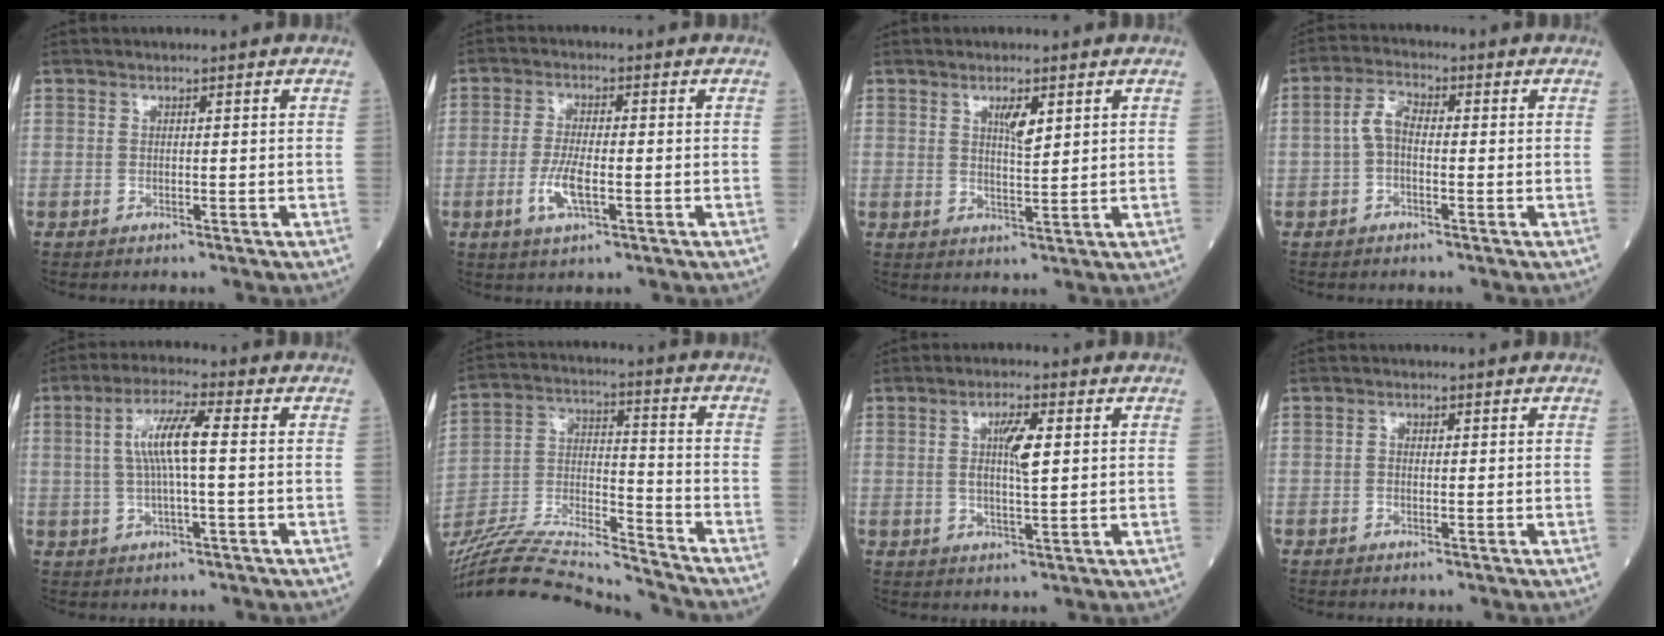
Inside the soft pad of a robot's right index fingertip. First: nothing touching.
{"total": 5.1, "force": [-1.6, 1.2, 4.7], "torque": [-0.098, -0.005, -0.029]}
{"total": 3.4, "force": [1.7, 0.7, 2.9], "torque": [-0.051, -0.001, 0.030]}
{"total": 3.9, "force": [-0.4, 1.8, 3.4], "torque": [-0.068, 0.012, -0.012]}
{"total": 7.1, "force": [0.7, 0.5, 7.0], "torque": [-0.140, 0.012, 0.012]}
{"total": 20.5, "force": [-19.6, -0.1, 5.9], "torque": [-0.130, -0.002, -0.336]}
{"total": 5.2, "force": [1.1, 0.8, 5.0], "torque": [-0.091, 0.003, 0.021]}
{"total": 0.5, "force": [-0.1, 0.4, 0.4], "torque": [-0.005, 0.002, -0.006]}